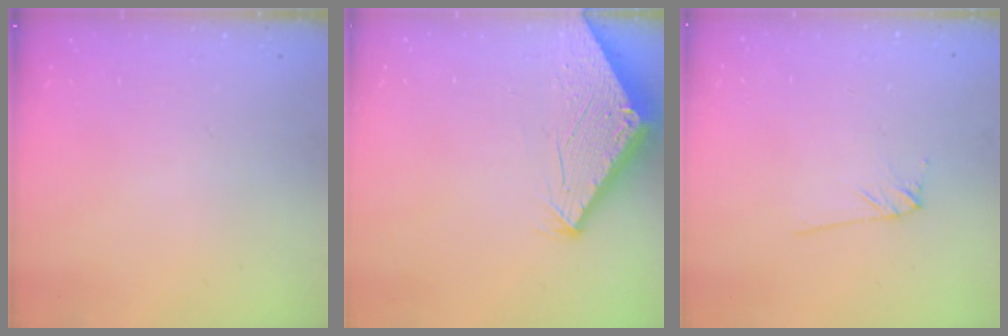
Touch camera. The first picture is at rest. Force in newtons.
{"total": 2.9, "press": 2.9, "slide": 0.1}
{"total": 4.6, "press": 4.5, "slide": 0.6}